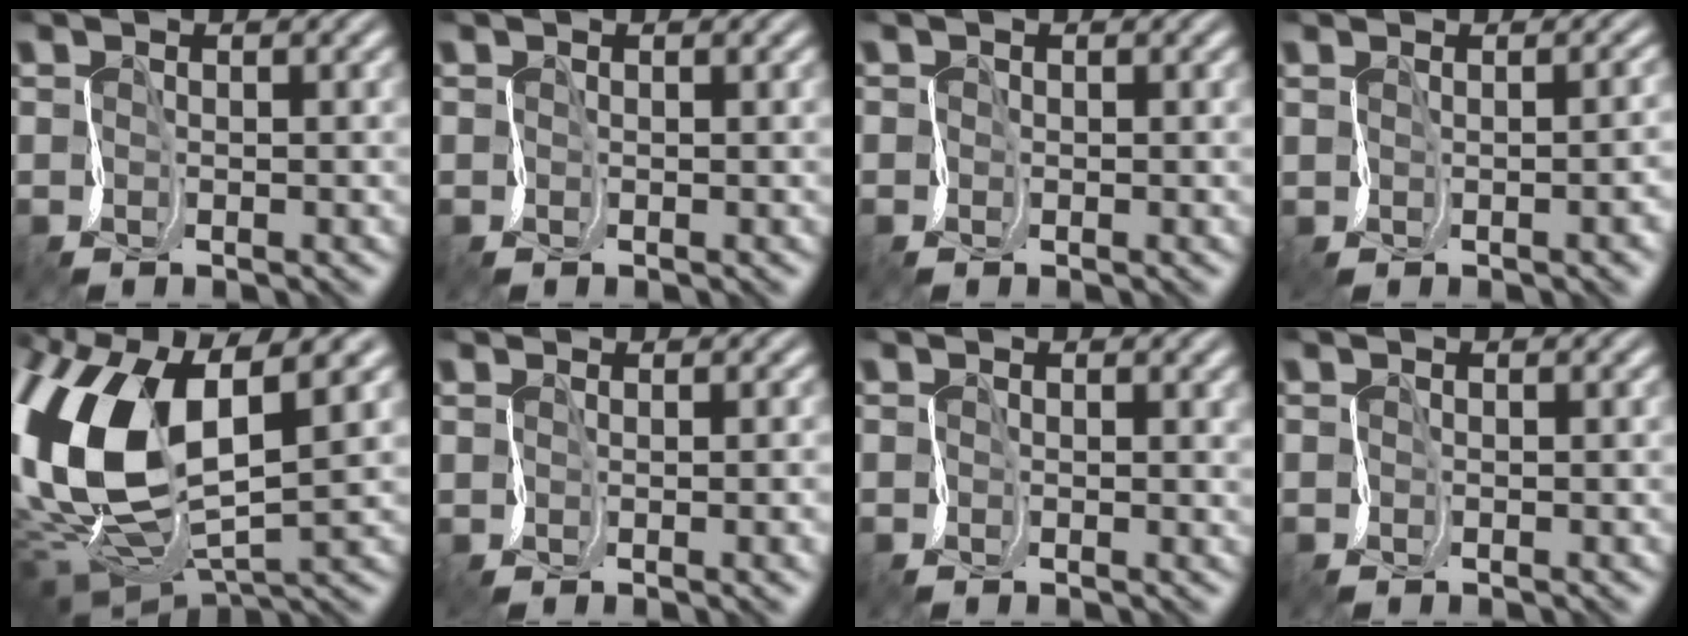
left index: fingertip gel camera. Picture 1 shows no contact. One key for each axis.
{"total": 0.0}
{"total": 0.6, "fx": -0.3, "fy": -0.1, "fz": -0.5, "tx": 0.007, "ty": 0.004, "tz": -0.002}
{"total": 4.3, "fx": -0.4, "fy": 2.2, "fz": 3.7, "tx": -0.006, "ty": 0.014, "tz": 0.000}
{"total": 12.0, "fx": 2.1, "fy": 6.4, "fz": 10.0, "tx": -0.239, "ty": -0.005, "tz": 0.048}
{"total": 3.4, "fx": 0.1, "fy": 1.5, "fz": 3.1, "tx": -0.017, "ty": 0.006, "tz": 0.008}
{"total": 0.6, "fx": 0.6, "fy": -0.3, "fz": 0.1, "tx": -0.003, "ty": 0.003, "tz": 0.007}
{"total": 0.0}